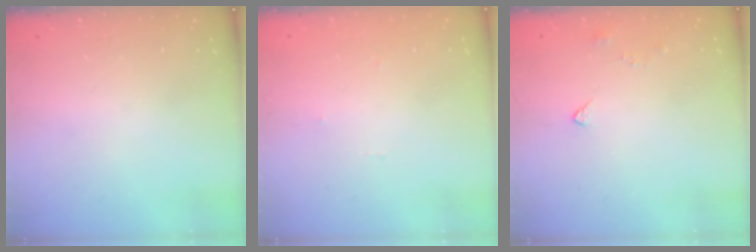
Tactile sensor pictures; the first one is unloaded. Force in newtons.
{"total": 0.0}
{"total": 2.6, "press": 2.6, "slide": 0.5}